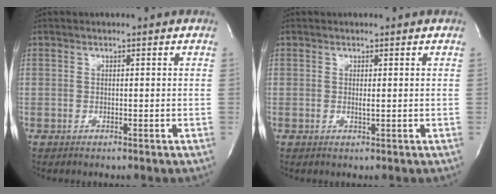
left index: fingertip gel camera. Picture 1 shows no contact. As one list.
[{"total": 0.6, "force": [0.1, 0.0, 0.6], "torque": [-0.017, -0.003, 0.002]}]